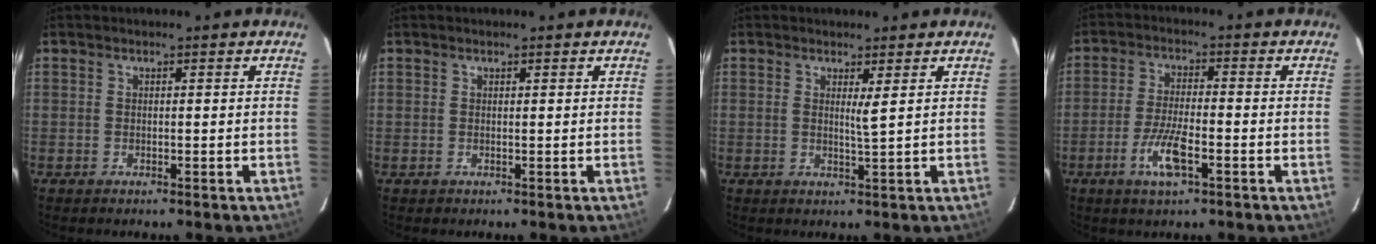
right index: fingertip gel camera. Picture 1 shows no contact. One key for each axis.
{"total": 0.6, "fx": 0.3, "fy": 0.5, "fz": 0.0, "tx": 0.006, "ty": 0.007, "tz": 0.004}
{"total": 1.7, "fx": 0.7, "fy": -0.4, "fz": 1.5, "tx": -0.028, "ty": -0.008, "tz": 0.012}
{"total": 6.5, "fx": -2.9, "fy": 1.2, "fz": 5.7, "tx": -0.114, "ty": -0.007, "tz": -0.053}